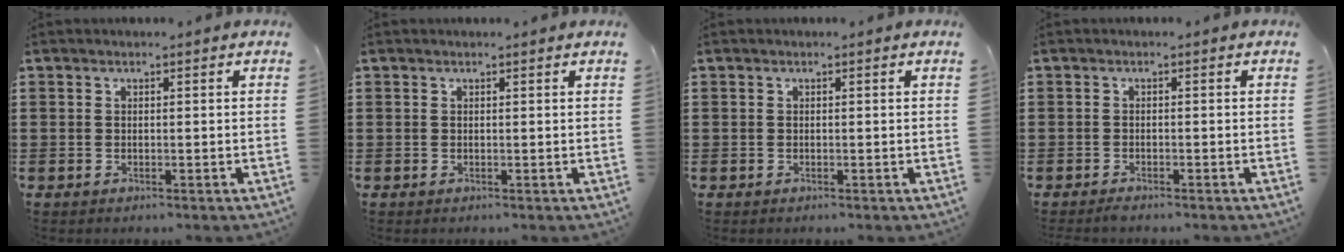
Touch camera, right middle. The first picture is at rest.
{"total": 0.0}
{"total": 0.0}
{"total": 0.8, "force": [-0.8, 0.0, 0.2], "torque": [-0.007, -0.002, -0.015]}